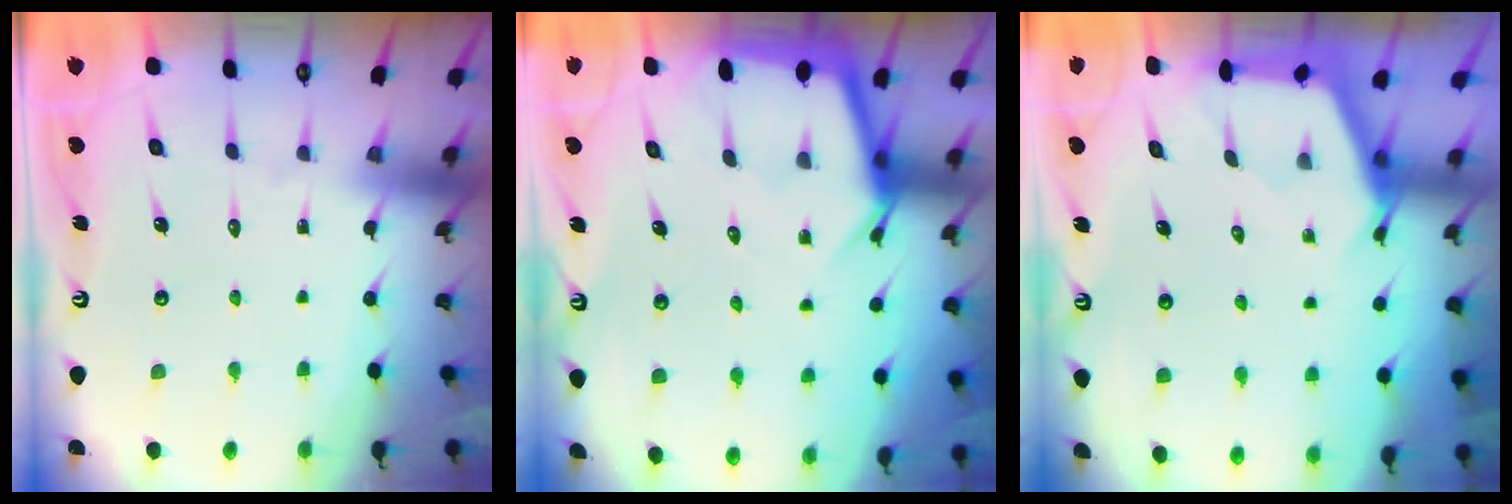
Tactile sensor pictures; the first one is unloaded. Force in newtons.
{"total": 5.7, "press": 5.7, "slide": 0.5}
{"total": 2.6, "press": 2.6, "slide": 0.3}